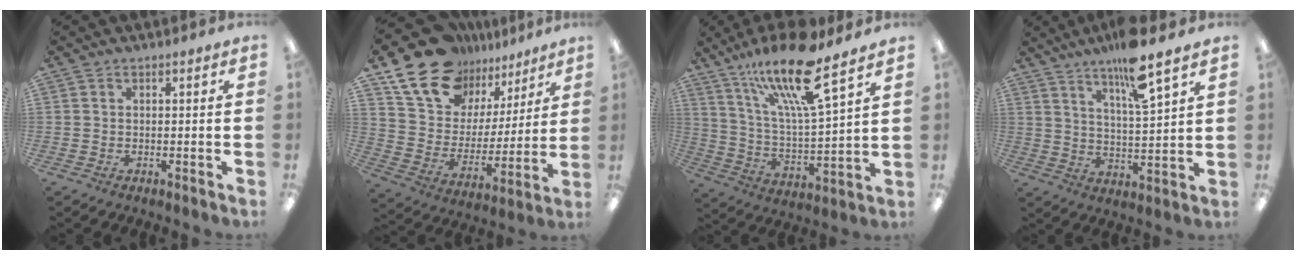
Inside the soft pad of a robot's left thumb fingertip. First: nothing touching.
{"total": 18.4, "force": [13.7, 10.6, 6.1], "torque": [-0.136, -0.086, 0.253]}
{"total": 19.0, "force": [13.7, 3.6, 12.6], "torque": [-0.232, -0.074, 0.225]}
{"total": 11.4, "force": [8.5, 1.4, 7.5], "torque": [-0.127, -0.046, 0.140]}